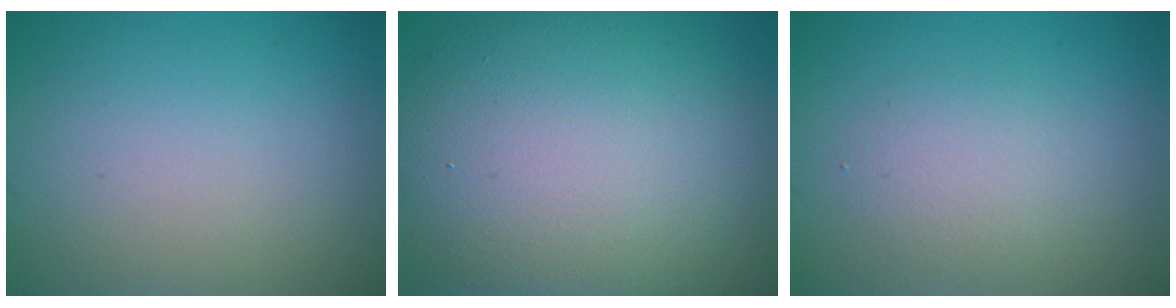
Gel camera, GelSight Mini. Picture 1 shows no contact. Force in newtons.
{"total": 13.9, "press": 13.9, "slide": 0.8}
{"total": 2.2, "press": 2.2, "slide": 0.1}